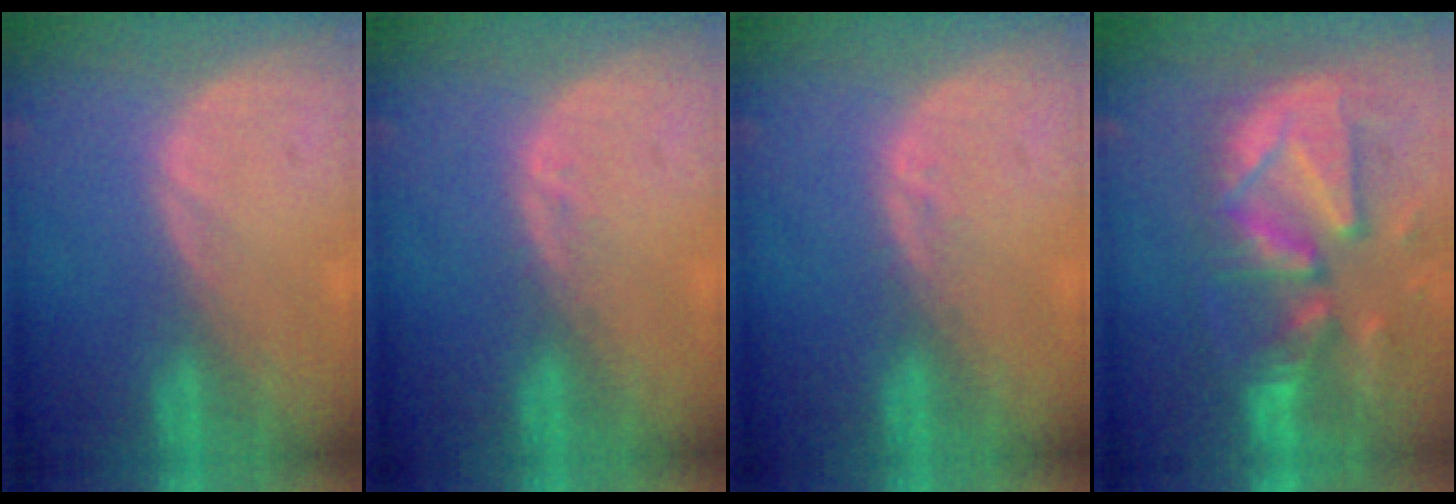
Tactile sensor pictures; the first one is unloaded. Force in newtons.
{"total": 1.0, "press": 1.0, "slide": 0.2}
{"total": 1.0, "press": 1.0, "slide": 0.2}
{"total": 13.3, "press": 11.4, "slide": 6.9}